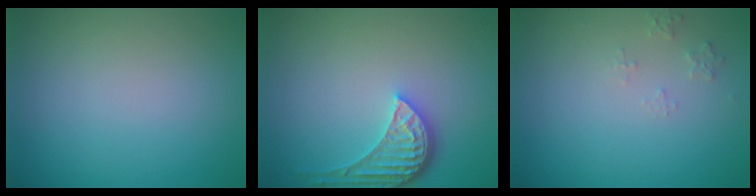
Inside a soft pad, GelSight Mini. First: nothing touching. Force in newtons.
{"total": 4.1, "press": 3.4, "slide": 2.4}
{"total": 1.1, "press": 1.1, "slide": 0.2}